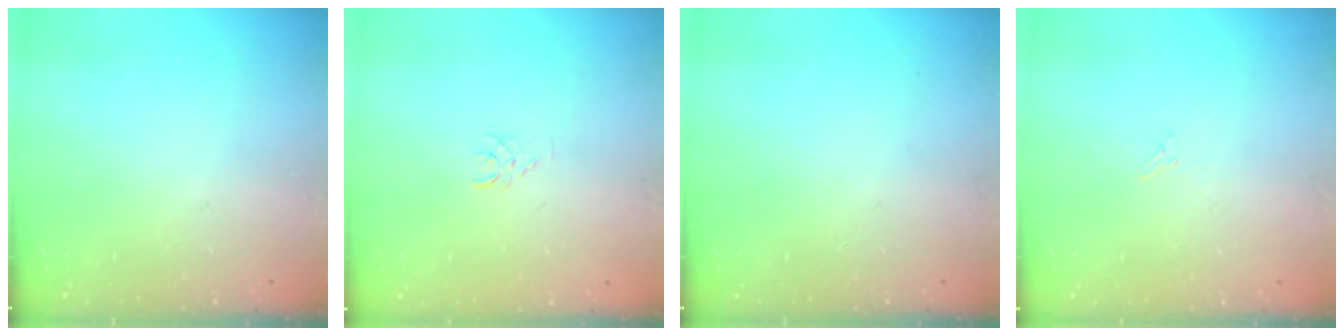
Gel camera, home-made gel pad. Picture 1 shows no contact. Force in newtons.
{"total": 3.5, "press": 3.5, "slide": 0.3}
{"total": 0.0}
{"total": 4.6, "press": 4.6, "slide": 0.4}